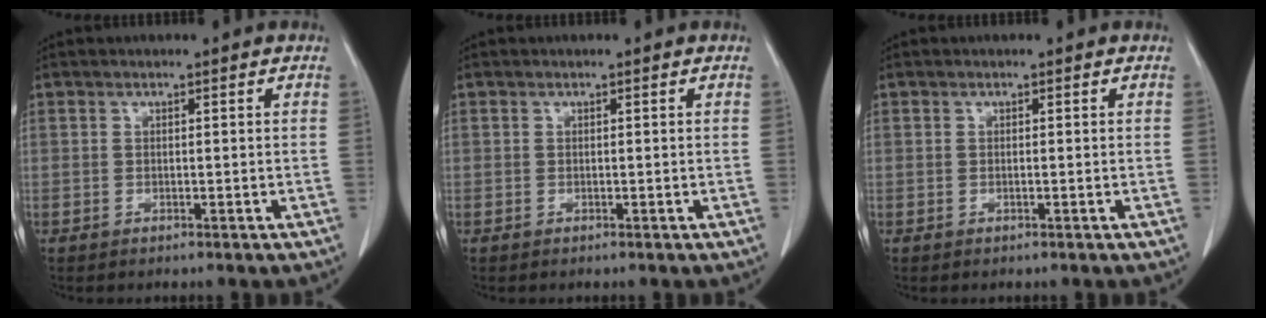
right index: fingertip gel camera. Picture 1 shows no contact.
{"total": 0.0}
{"total": 0.0}